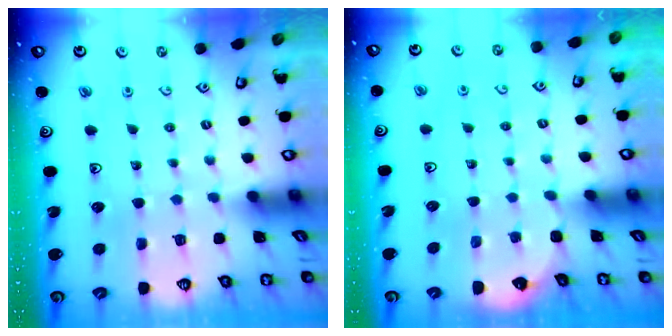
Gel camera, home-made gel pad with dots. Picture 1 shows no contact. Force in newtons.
{"total": 1.7, "press": 1.7, "slide": 0.1}